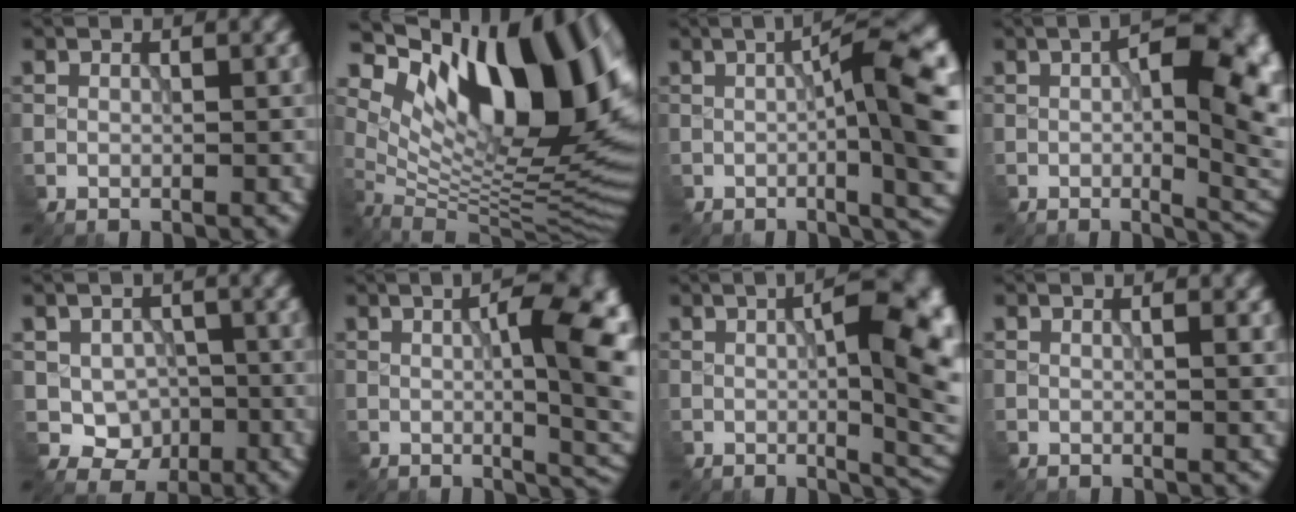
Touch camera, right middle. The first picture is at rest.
{"total": 15.7, "force": [5.6, 7.4, 12.7], "torque": [-0.193, -0.003, 0.104]}
{"total": 10.5, "force": [-0.3, 2.4, 10.2], "torque": [-0.134, -0.001, 0.001]}
{"total": 11.6, "force": [0.5, 5.1, 10.4], "torque": [-0.112, 0.008, 0.009]}
{"total": 3.0, "force": [-0.7, 2.7, 1.1], "torque": [-0.014, -0.008, -0.008]}
{"total": 10.6, "force": [0.5, 3.8, 9.9], "torque": [-0.106, 0.003, 0.009]}
{"total": 10.7, "force": [0.4, 3.5, 10.1], "torque": [-0.109, 0.005, 0.007]}
{"total": 1.2, "force": [0.3, 0.4, 1.1], "torque": [-0.013, 0.004, 0.005]}